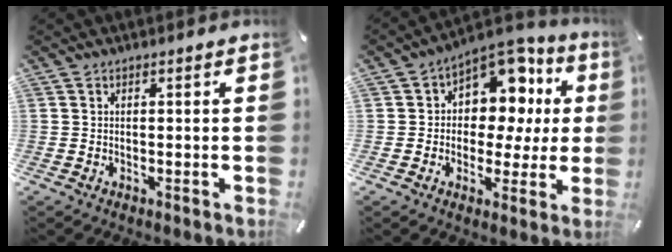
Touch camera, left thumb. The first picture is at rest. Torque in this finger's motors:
{"motor_torque": [0.53, 0.42, 0.50, 0.21, 0.11]}